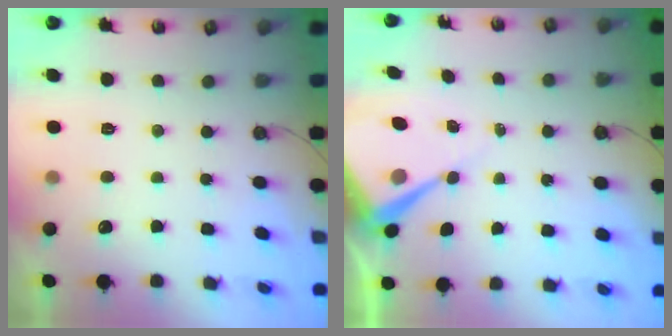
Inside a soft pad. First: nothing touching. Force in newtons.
{"total": 8.3, "press": 8.3, "slide": 0.6}